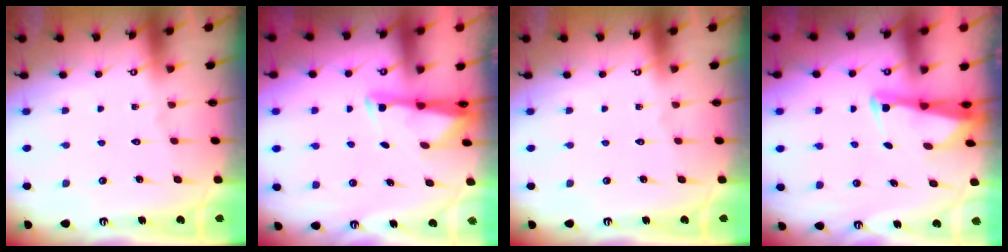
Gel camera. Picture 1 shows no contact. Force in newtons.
{"total": 2.9, "press": 2.9, "slide": 0.5}
{"total": 0.0}
{"total": 2.4, "press": 2.4, "slide": 0.5}